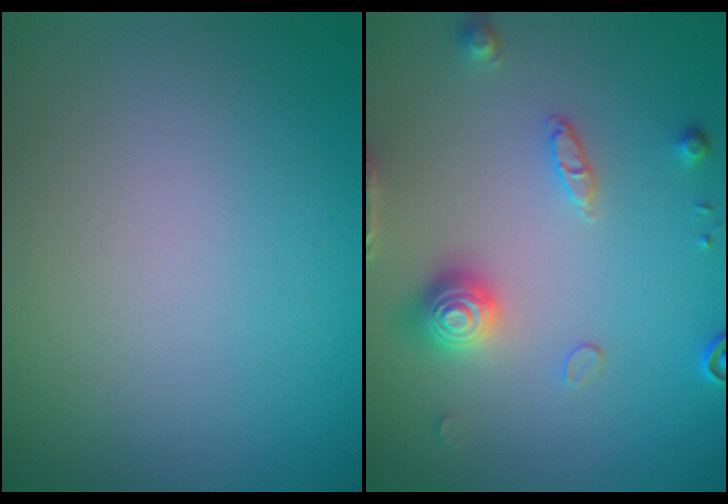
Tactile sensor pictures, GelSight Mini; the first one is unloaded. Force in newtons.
{"total": 3.3, "press": 3.1, "slide": 1.1}